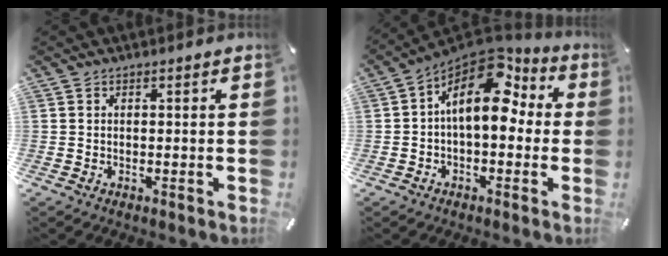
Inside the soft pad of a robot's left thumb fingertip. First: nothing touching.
{"total": 14.9, "force": [3.9, 8.3, 11.8], "torque": [-0.199, -0.026, 0.059]}